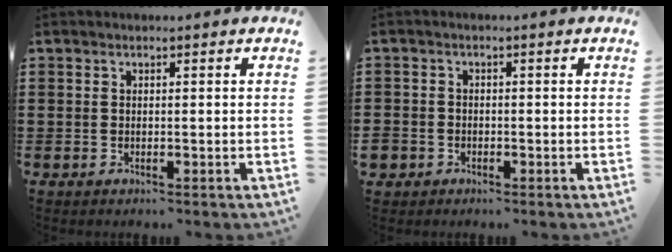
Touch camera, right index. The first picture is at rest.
{"total": 1.7, "force": [-1.2, 1.2, 0.1], "torque": [-0.008, -0.003, -0.026]}